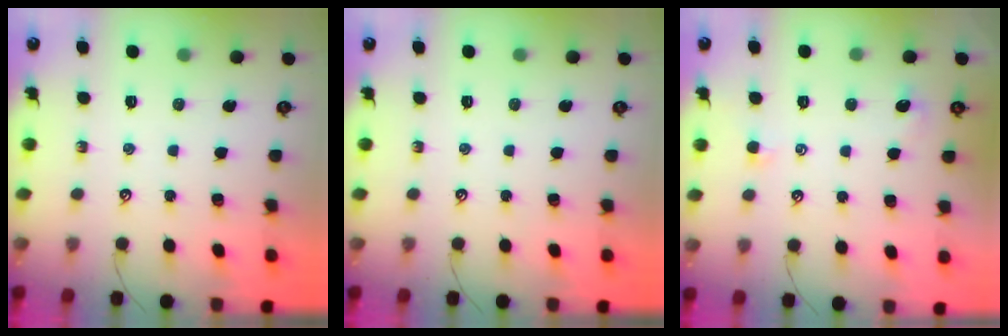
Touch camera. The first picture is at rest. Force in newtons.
{"total": 0.0}
{"total": 0.5, "press": 0.1, "slide": 0.5}